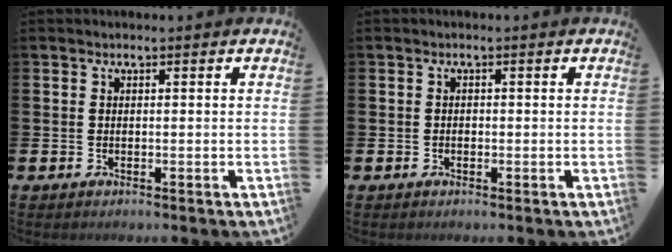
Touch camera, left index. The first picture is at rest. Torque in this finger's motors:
{"motor_torque": [-0.15, -0.05, -0.05, -0.01]}